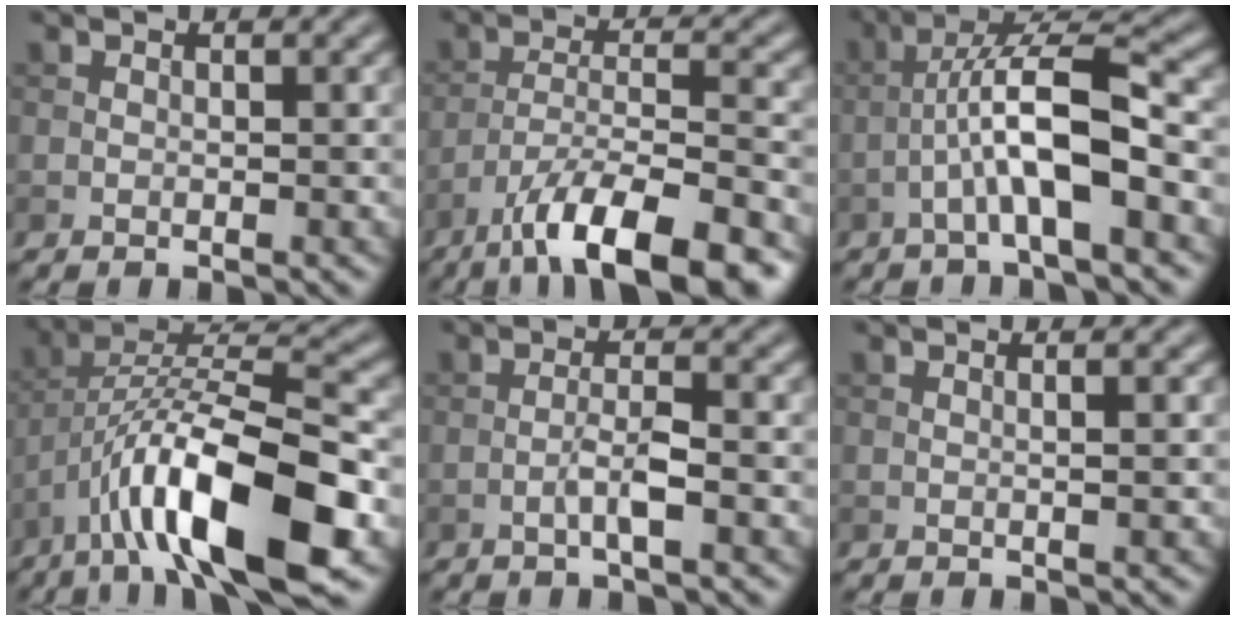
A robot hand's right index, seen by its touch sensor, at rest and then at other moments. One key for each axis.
{"total": 11.2, "fx": -7.8, "fy": 2.9, "fz": 7.5, "tx": -0.122, "ty": 0.006, "tz": -0.134}
{"total": 7.0, "fx": -2.1, "fy": 1.3, "fz": 6.6, "tx": -0.118, "ty": 0.024, "tz": -0.040}
{"total": 13.2, "fx": -6.1, "fy": 4.0, "fz": 11.0, "tx": -0.192, "ty": 0.009, "tz": -0.104}
{"total": 2.3, "fx": -1.0, "fy": 0.3, "fz": 2.0, "tx": -0.039, "ty": 0.009, "tz": -0.021}
{"total": 1.2, "fx": 0.1, "fy": 0.3, "fz": 1.1, "tx": -0.012, "ty": 0.005, "tz": -0.003}